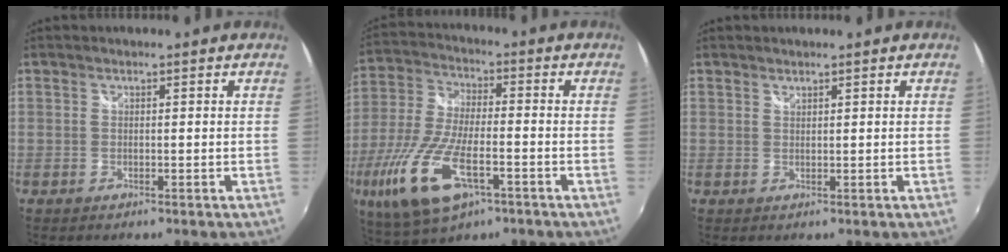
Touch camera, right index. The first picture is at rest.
{"total": 18.9, "force": [-8.5, 7.6, 15.1], "torque": [-0.328, -0.043, -0.158]}
{"total": 0.7, "force": [0.7, 0.2, 0.1], "torque": [-0.001, 0.001, 0.012]}